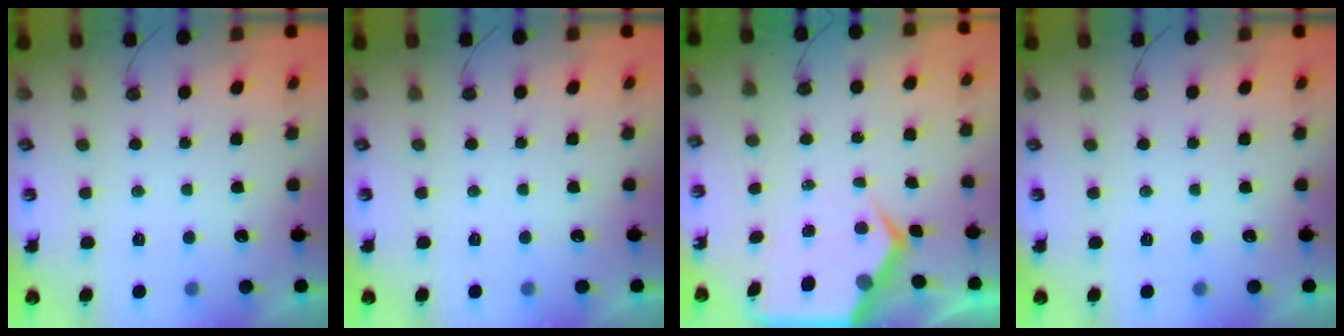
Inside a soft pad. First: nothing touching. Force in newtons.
{"total": 0.0}
{"total": 8.0, "press": 7.9, "slide": 1.0}
{"total": 0.0}